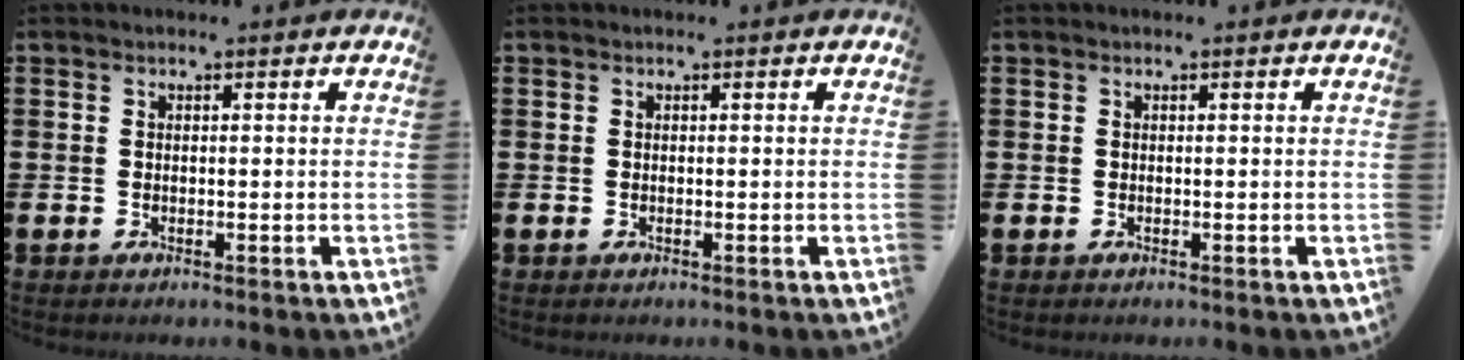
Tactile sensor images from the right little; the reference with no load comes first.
{"total": 0.0}
{"total": 0.0}